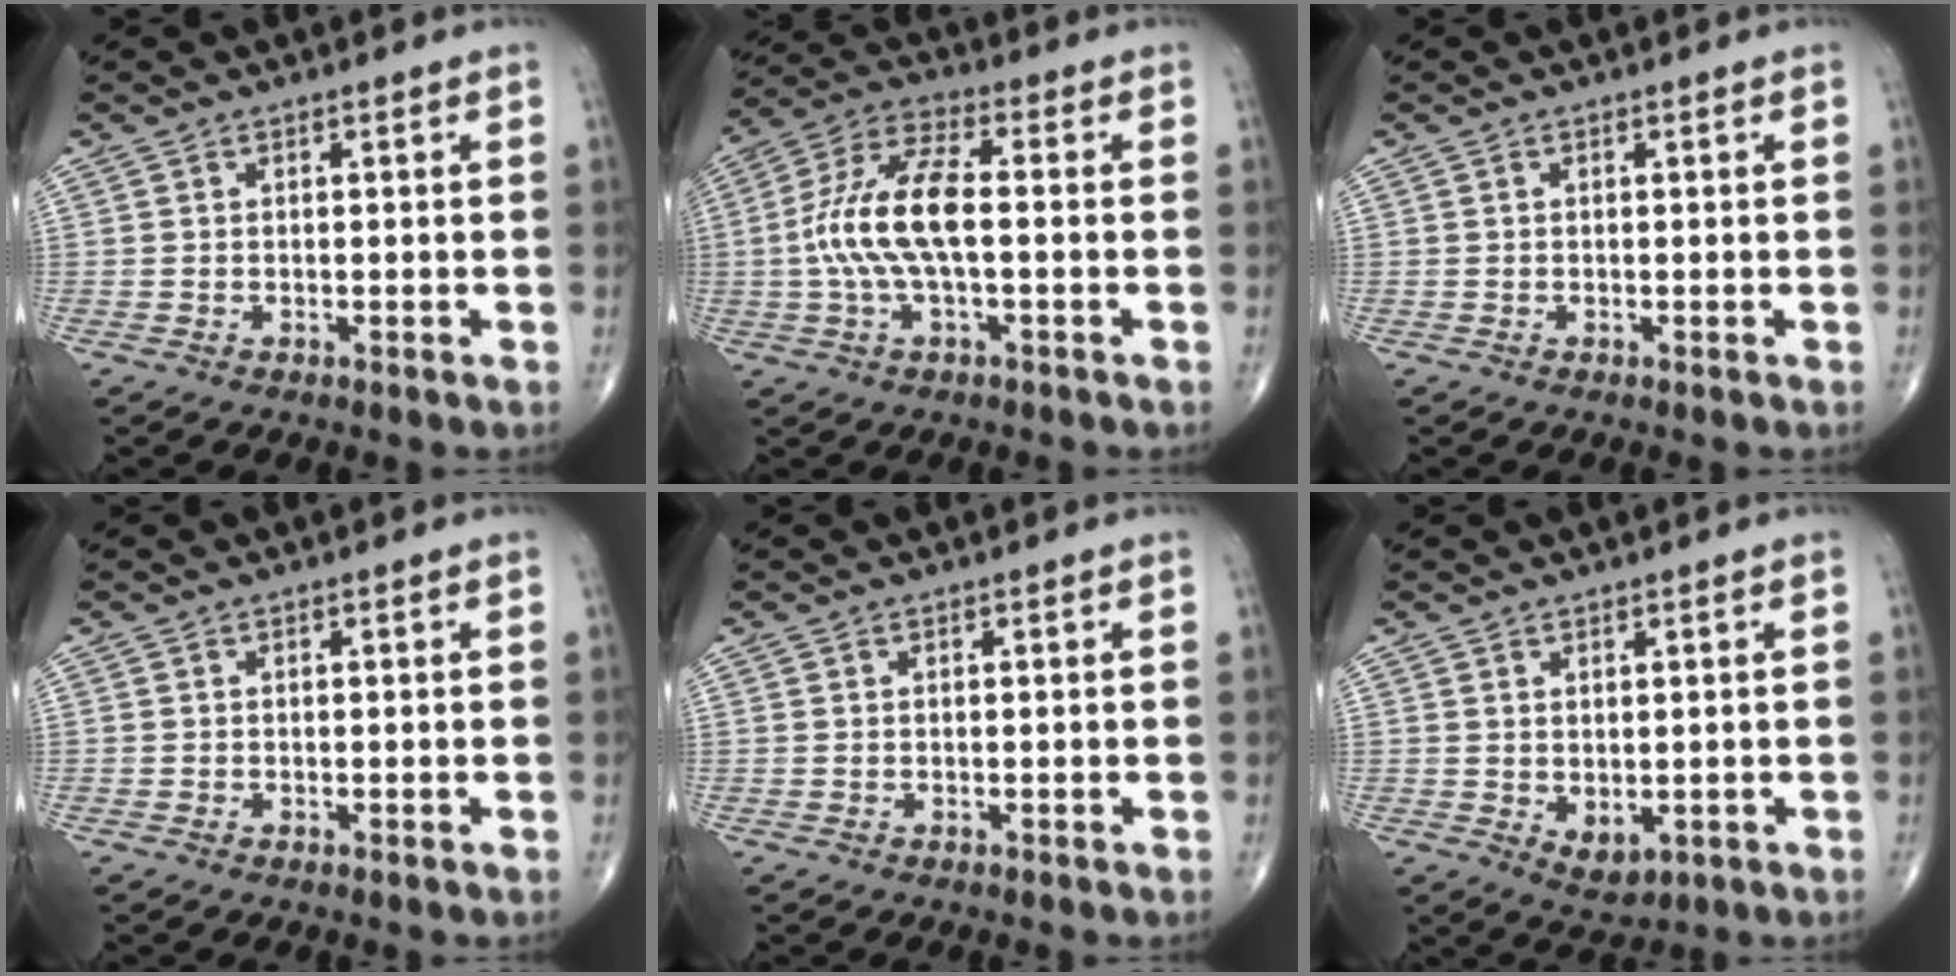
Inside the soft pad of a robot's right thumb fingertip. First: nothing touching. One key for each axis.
{"total": 12.7, "fx": -0.8, "fy": 4.9, "fz": 11.7, "tx": -0.253, "ty": 0.034, "tz": -0.020}
{"total": 0.0}
{"total": 0.0}
{"total": 0.0}
{"total": 3.5, "fx": -0.2, "fy": 2.3, "fz": 2.7, "tx": -0.032, "ty": -0.006, "tz": 0.013}